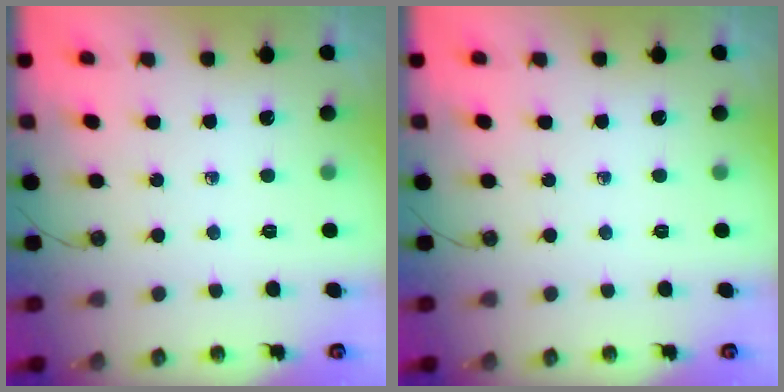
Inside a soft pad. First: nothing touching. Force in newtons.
{"total": 0.0}